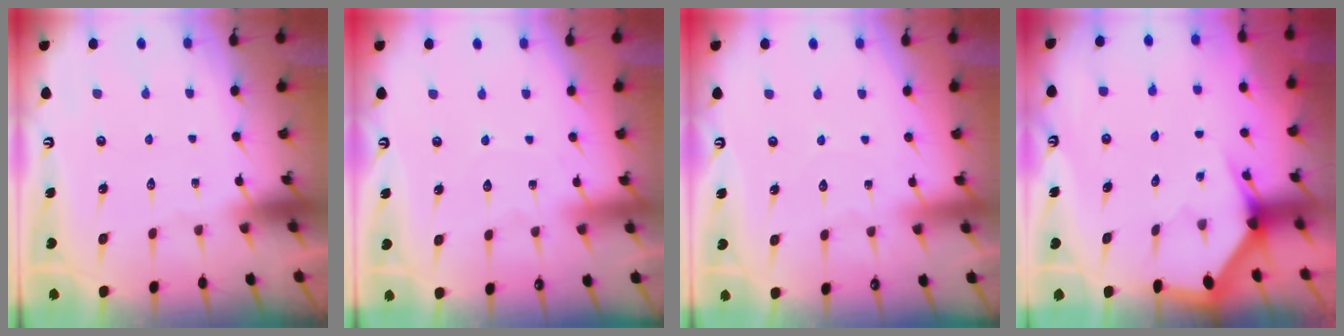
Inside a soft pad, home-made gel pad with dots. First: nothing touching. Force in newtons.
{"total": 2.9, "press": 2.9, "slide": 0.3}
{"total": 2.1, "press": 2.1, "slide": 0.2}
{"total": 3.0, "press": 3.0, "slide": 0.0}